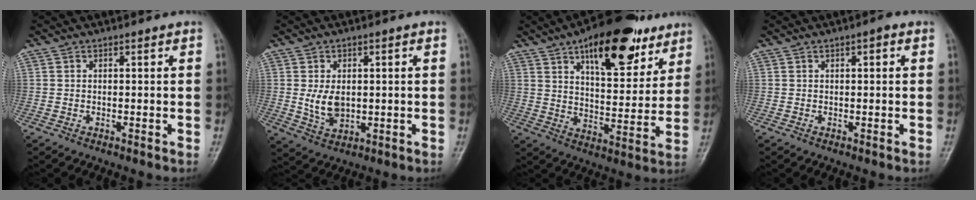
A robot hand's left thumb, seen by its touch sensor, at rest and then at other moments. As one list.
[{"total": 5.3, "force": [0.4, 3.5, 4.0], "torque": [-0.062, -0.011, 0.016]}, {"total": 20.1, "force": [11.6, 8.7, 14.0], "torque": [-0.161, -0.041, 0.178]}, {"total": 1.5, "force": [0.6, 0.5, 1.3], "torque": [-0.016, 0.003, 0.005]}]